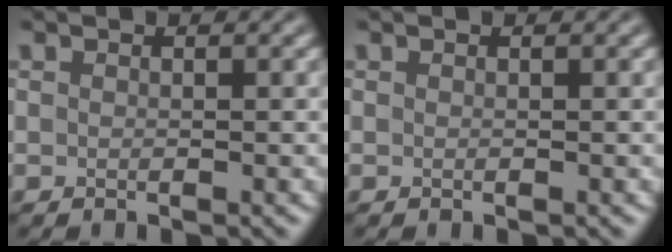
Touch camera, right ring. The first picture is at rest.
{"total": 0.0}